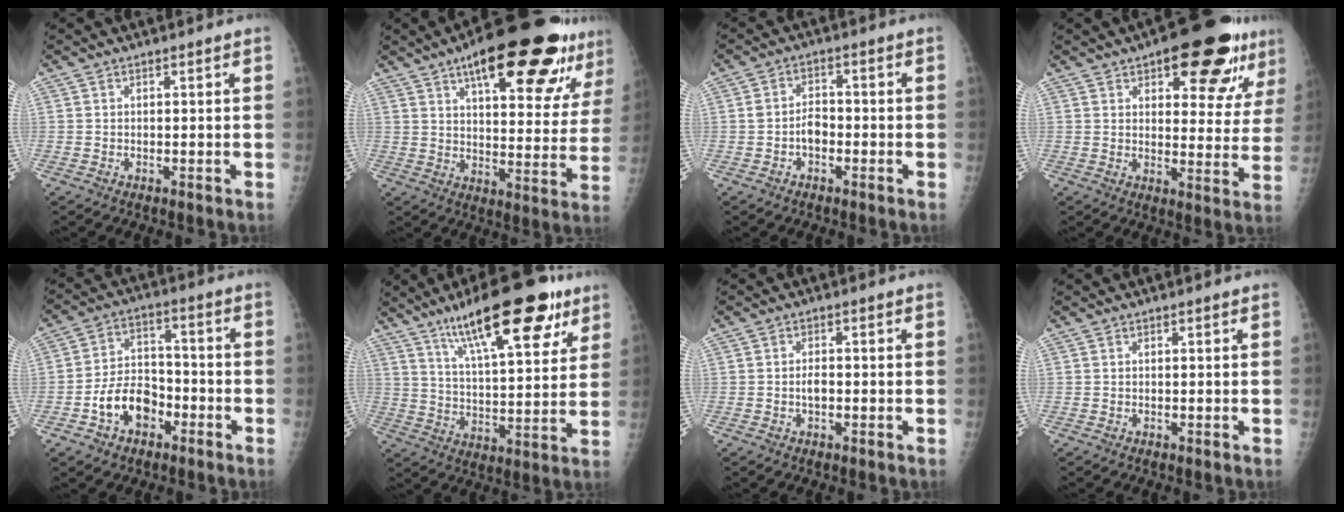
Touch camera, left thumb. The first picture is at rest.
{"total": 25.4, "force": [15.0, 8.2, 18.7], "torque": [-0.234, -0.029, 0.214]}
{"total": 3.7, "force": [-1.4, 2.5, 2.3], "torque": [-0.033, 0.021, -0.030]}
{"total": 17.9, "force": [10.0, 7.2, 13.0], "torque": [-0.127, -0.028, 0.133]}
{"total": 10.0, "force": [-4.4, 6.9, 5.8], "torque": [-0.080, 0.040, -0.078]}
{"total": 21.3, "force": [12.7, 6.4, 15.8], "torque": [-0.220, -0.037, 0.205]}
{"total": 2.0, "force": [-0.5, 1.1, 1.6], "torque": [-0.027, 0.005, -0.010]}
{"total": 0.0}